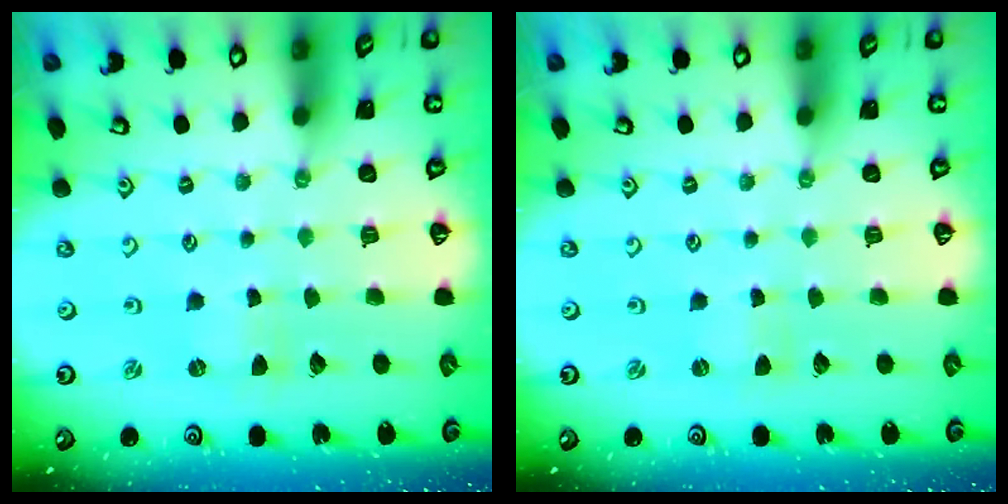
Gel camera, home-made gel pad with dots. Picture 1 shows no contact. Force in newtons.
{"total": 0.0}